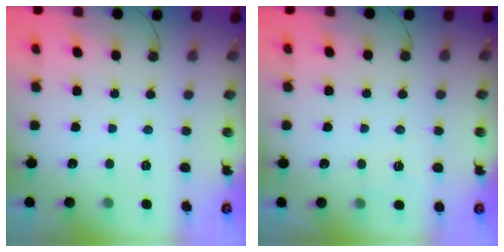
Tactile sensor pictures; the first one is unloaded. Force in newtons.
{"total": 5.0, "press": 4.2, "slide": 2.6}